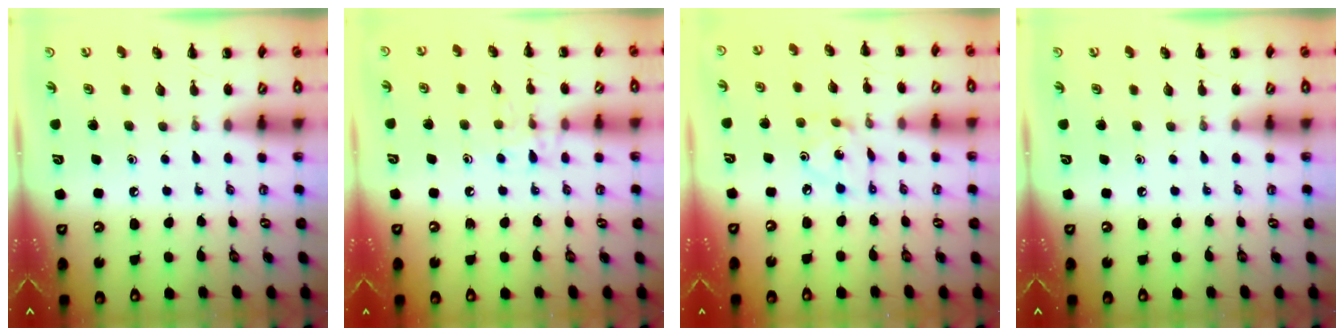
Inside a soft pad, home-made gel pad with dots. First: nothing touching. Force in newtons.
{"total": 8.0, "press": 7.9, "slide": 1.3}
{"total": 2.1, "press": 2.0, "slide": 0.6}
{"total": 0.0}